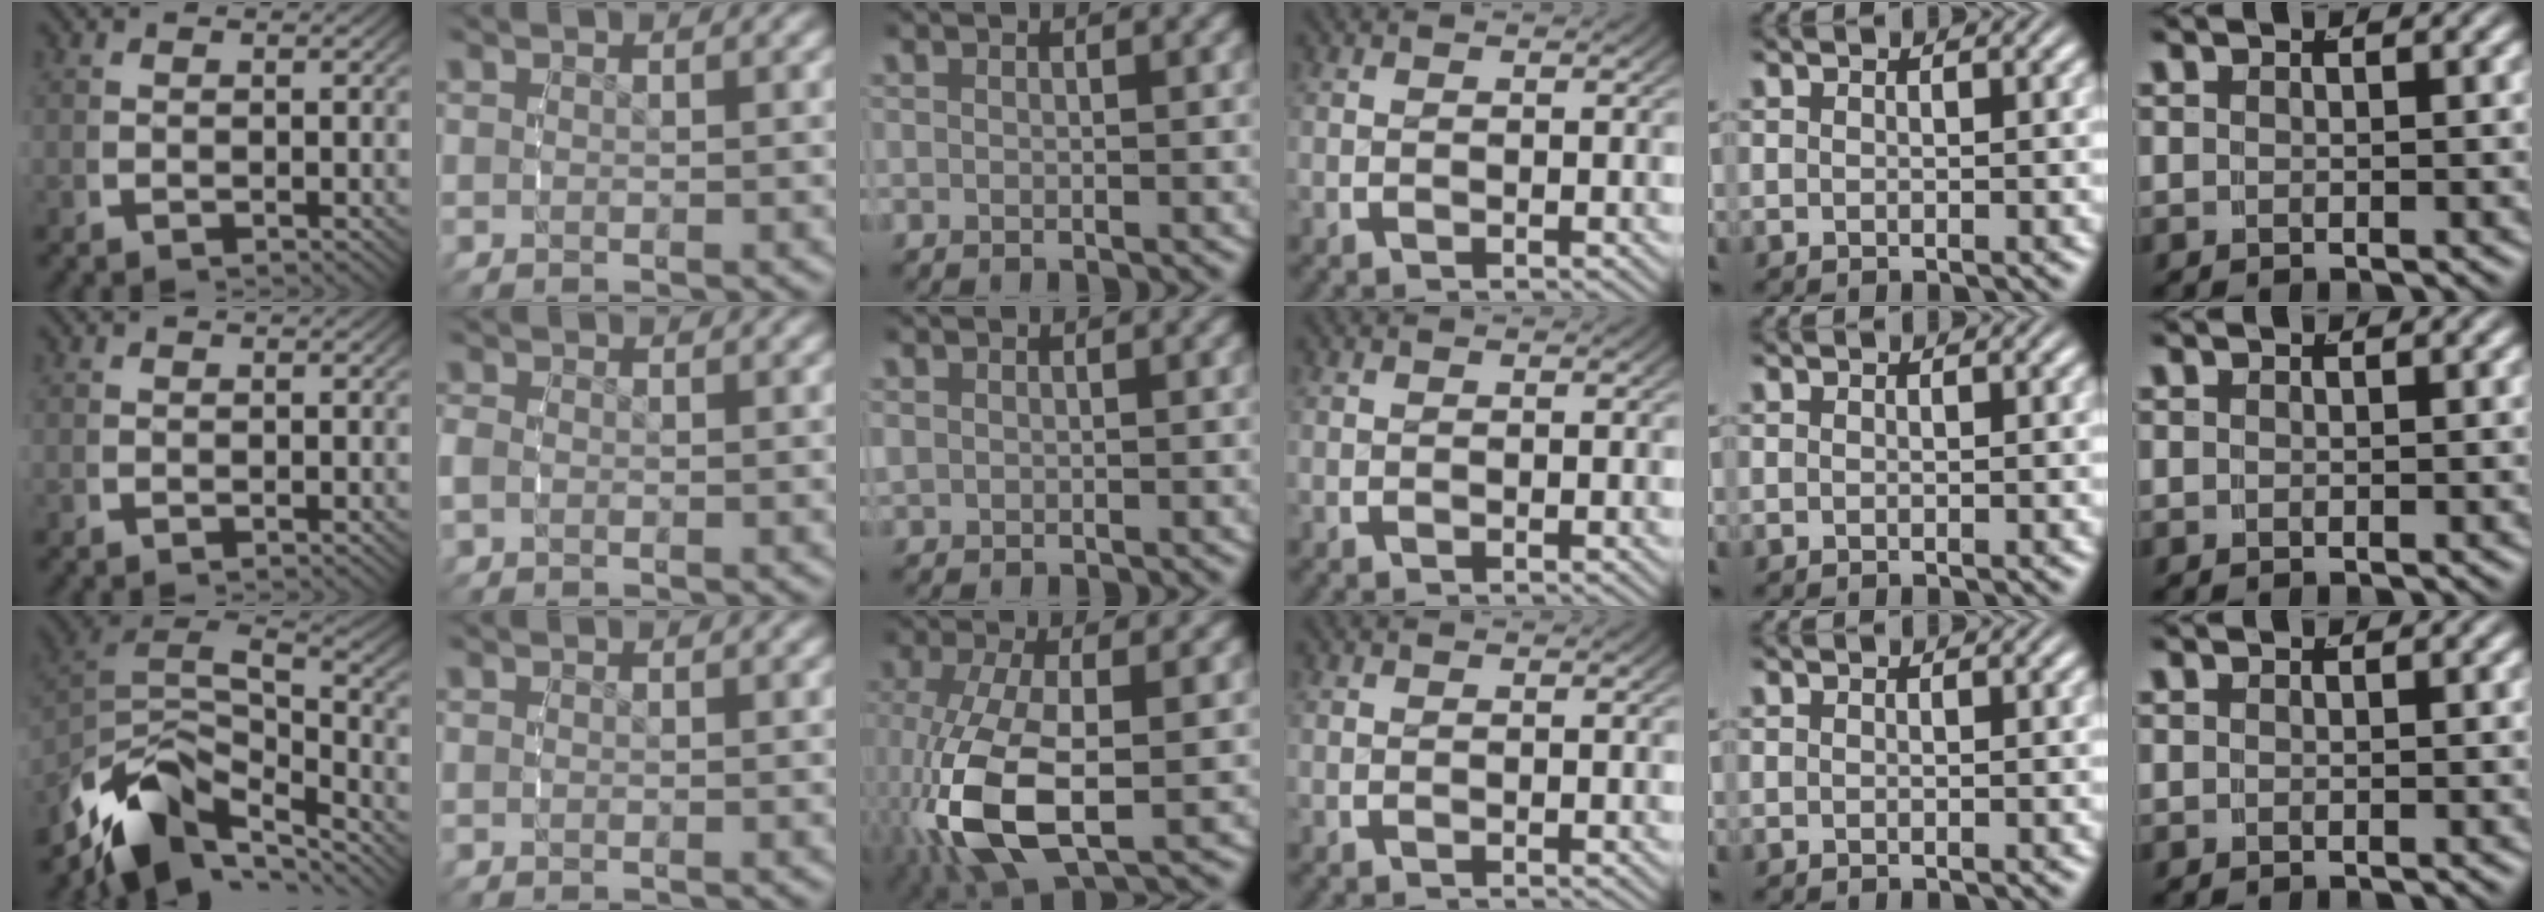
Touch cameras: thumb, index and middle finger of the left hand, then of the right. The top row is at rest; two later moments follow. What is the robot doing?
{"motion": "grasp_and_lifting", "object": "bottle cap"}